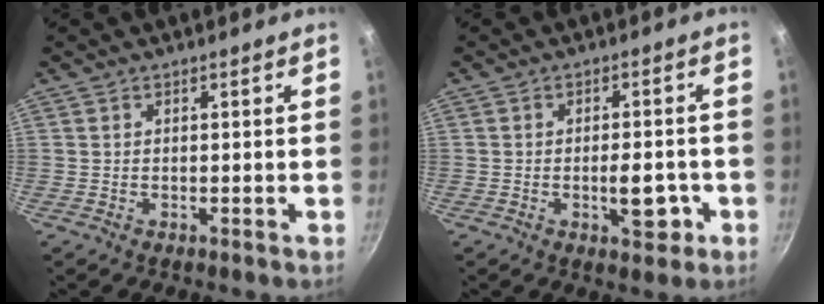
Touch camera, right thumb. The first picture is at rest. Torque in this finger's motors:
{"motor_torque": [1.71, 0.06, 1.07, -0.85, 0.07]}